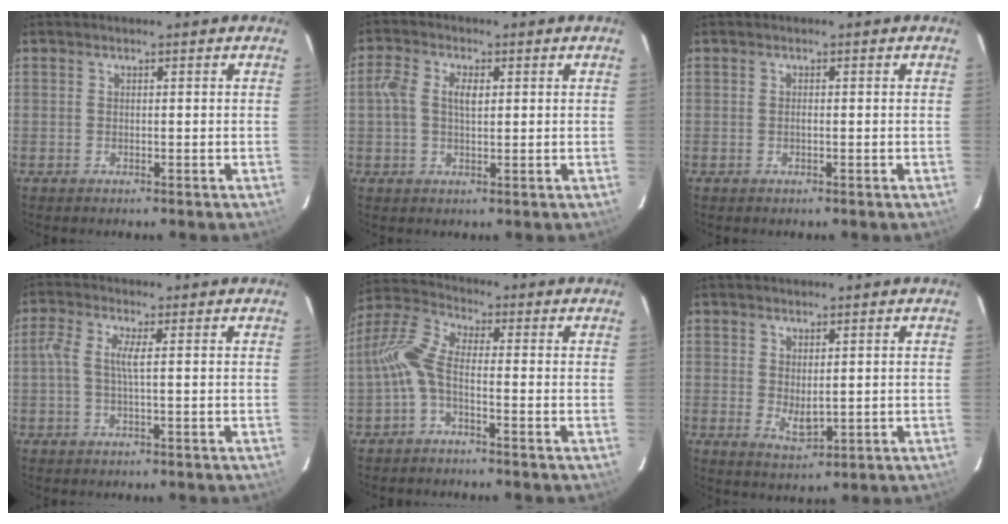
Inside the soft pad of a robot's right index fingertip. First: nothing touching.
{"total": 4.8, "force": [0.6, 2.7, 4.0], "torque": [-0.079, 0.010, 0.008]}
{"total": 0.6, "force": [-0.1, 0.2, 0.6], "torque": [-0.012, 0.001, -0.003]}
{"total": 3.5, "force": [0.0, 0.1, 3.5], "torque": [-0.079, 0.005, -0.003]}
{"total": 6.9, "force": [-2.1, 2.4, 6.1], "torque": [-0.151, 0.017, -0.050]}
{"total": 3.9, "force": [0.4, 2.0, 3.3], "torque": [-0.055, -0.010, 0.013]}